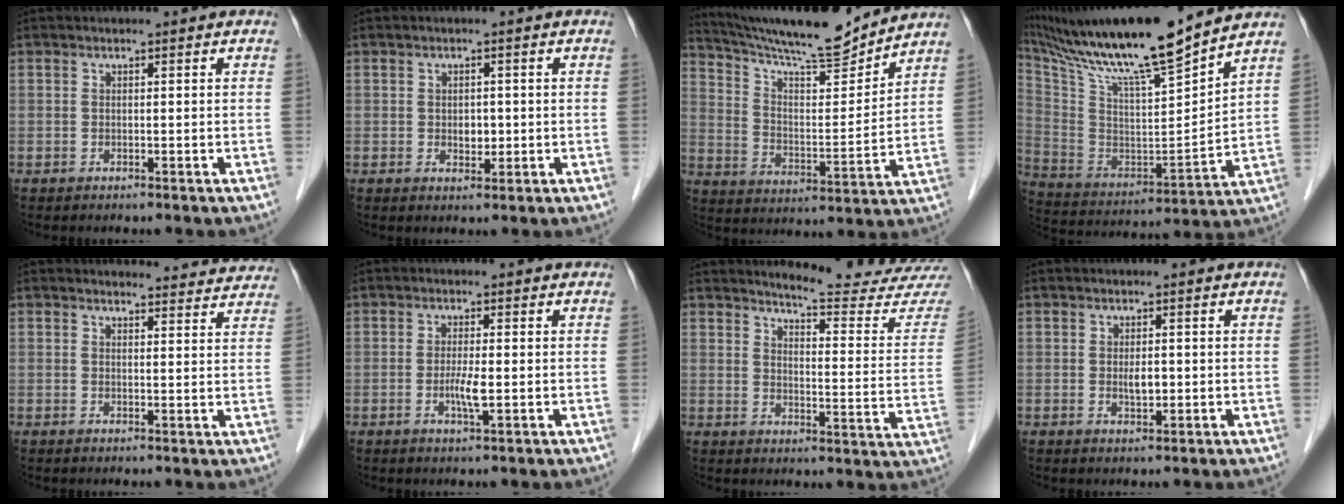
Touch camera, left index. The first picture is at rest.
{"total": 2.0, "force": [-0.3, 1.4, 1.5], "torque": [-0.023, -0.003, -0.001]}
{"total": 16.2, "force": [15.1, 0.9, 5.9], "torque": [-0.106, -0.009, 0.248]}
{"total": 21.5, "force": [17.8, 0.0, 12.0], "torque": [-0.219, -0.013, 0.314]}
{"total": 10.0, "force": [9.8, 1.8, 0.7], "torque": [0.024, -0.015, 0.085]}
{"total": 2.9, "force": [-0.8, 0.2, 2.8], "torque": [-0.058, -0.008, -0.014]}
{"total": 16.8, "force": [16.3, -0.4, 3.8], "torque": [-0.046, -0.123, 0.181]}
{"total": 2.1, "force": [-0.3, 0.8, 1.9], "torque": [-0.037, -0.004, -0.003]}